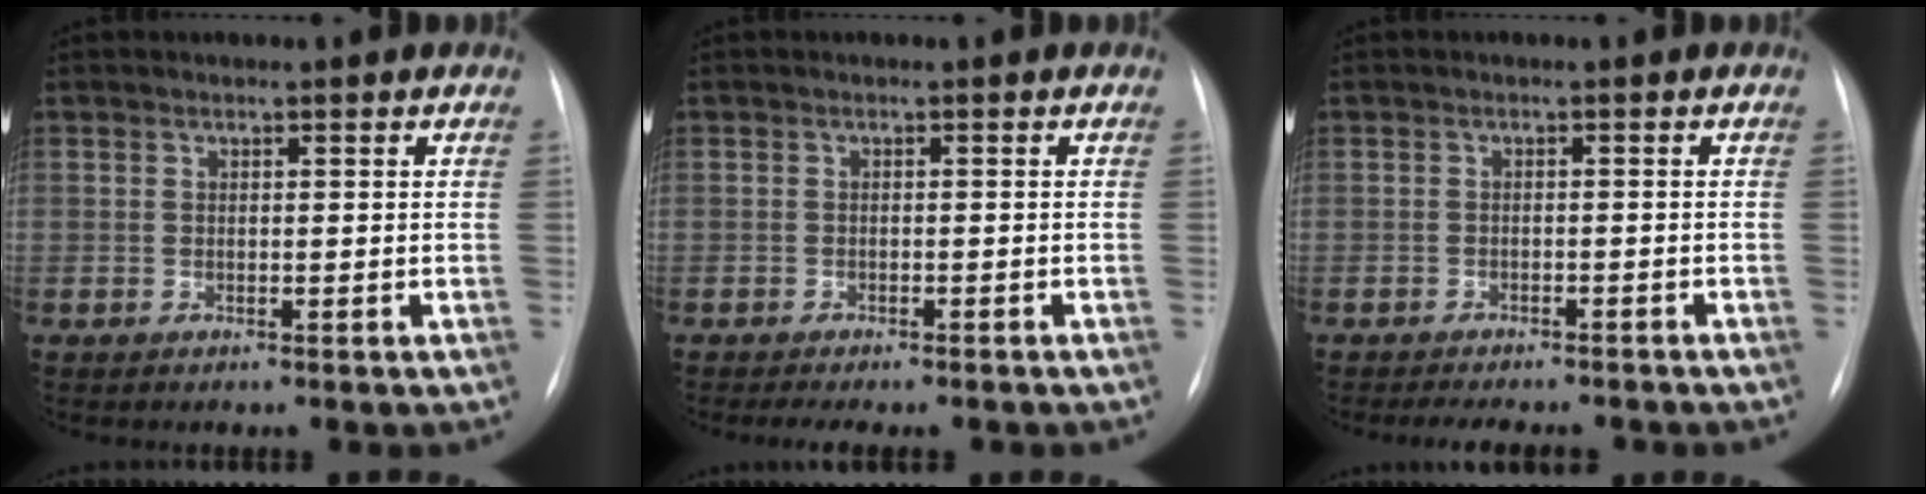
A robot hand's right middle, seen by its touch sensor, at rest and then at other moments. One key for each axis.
{"total": 6.0, "fx": -5.1, "fy": 1.6, "fz": 2.8, "tx": -0.032, "ty": -0.001, "tz": -0.064}
{"total": 8.4, "fx": -7.5, "fy": 2.2, "fz": 3.2, "tx": -0.043, "ty": 0.000, "tz": -0.091}